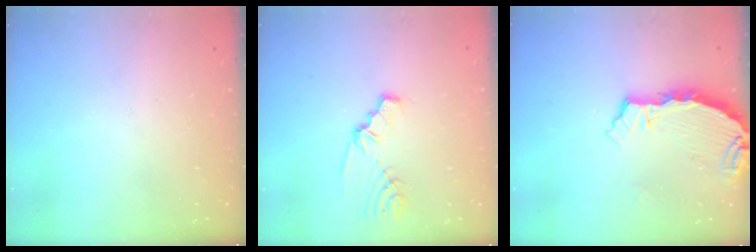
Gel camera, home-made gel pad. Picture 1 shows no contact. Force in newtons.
{"total": 2.5, "press": 2.5, "slide": 0.4}
{"total": 4.7, "press": 4.7, "slide": 0.2}